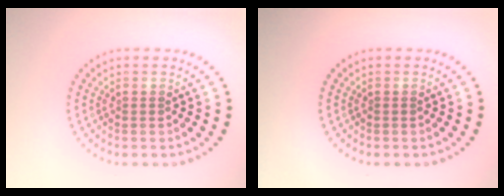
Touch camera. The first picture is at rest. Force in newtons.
{"total": 0.0}